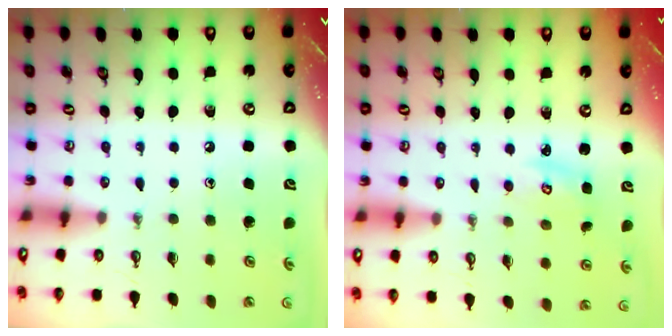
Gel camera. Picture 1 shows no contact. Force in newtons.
{"total": 3.1, "press": 3.1, "slide": 0.2}